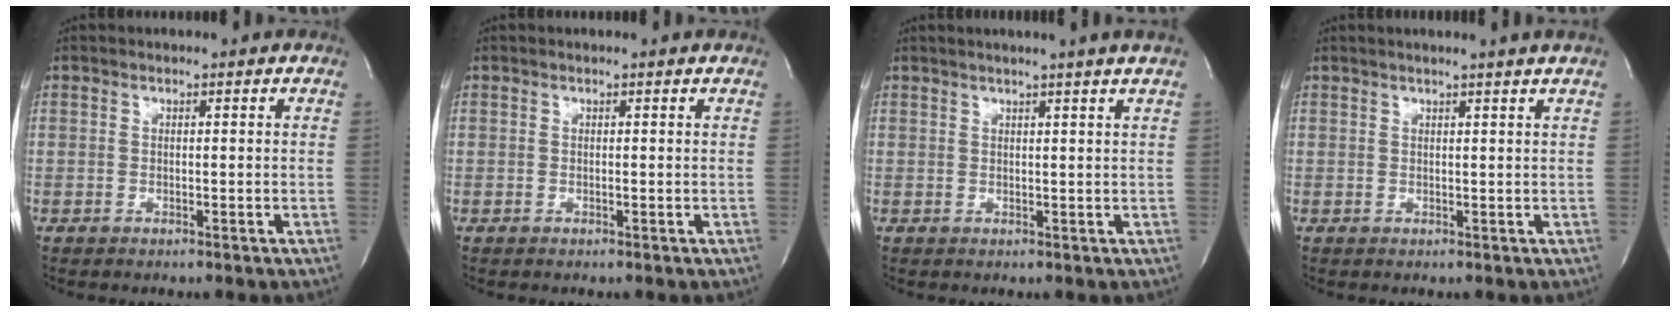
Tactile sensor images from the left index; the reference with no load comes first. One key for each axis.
{"total": 0.0}
{"total": 4.6, "fx": 3.7, "fy": -1.4, "fz": 2.4, "tx": -0.034, "ty": 0.005, "tz": 0.047}
{"total": 3.4, "fx": 2.8, "fy": -1.1, "fz": 1.6, "tx": -0.023, "ty": 0.003, "tz": 0.035}